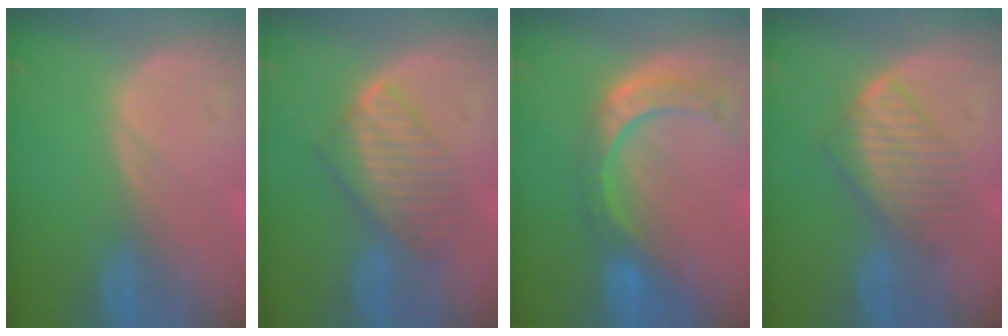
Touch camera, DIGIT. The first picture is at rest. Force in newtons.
{"total": 7.1, "press": 6.5, "slide": 2.8}
{"total": 8.5, "press": 7.2, "slide": 4.6}
{"total": 6.3, "press": 6.2, "slide": 1.5}